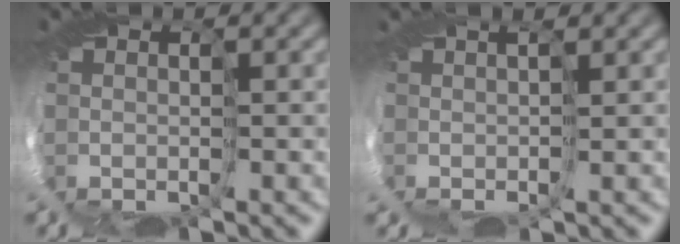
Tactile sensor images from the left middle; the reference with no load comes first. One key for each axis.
{"total": 2.3, "fx": 1.3, "fy": -1.8, "fz": -0.6, "tx": 0.018, "ty": 0.017, "tz": 0.006}